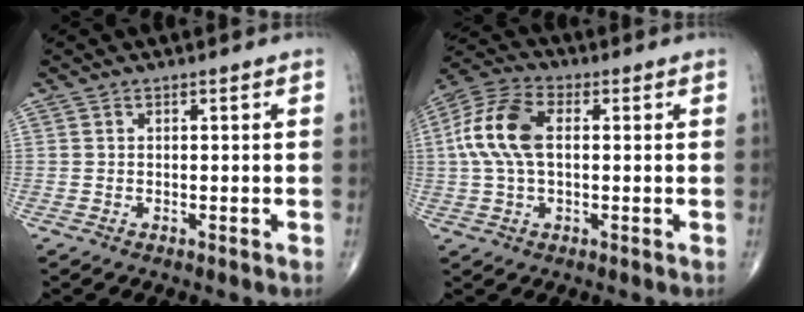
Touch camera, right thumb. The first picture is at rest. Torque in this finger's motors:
{"motor_torque": [0.85, 2.15, 1.10, 0.04, 0.16]}